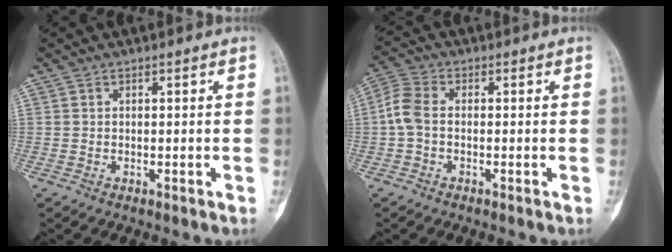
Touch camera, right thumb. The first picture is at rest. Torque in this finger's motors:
{"motor_torque": [0.54, 0.60, 0.39, -0.06, 0.08]}